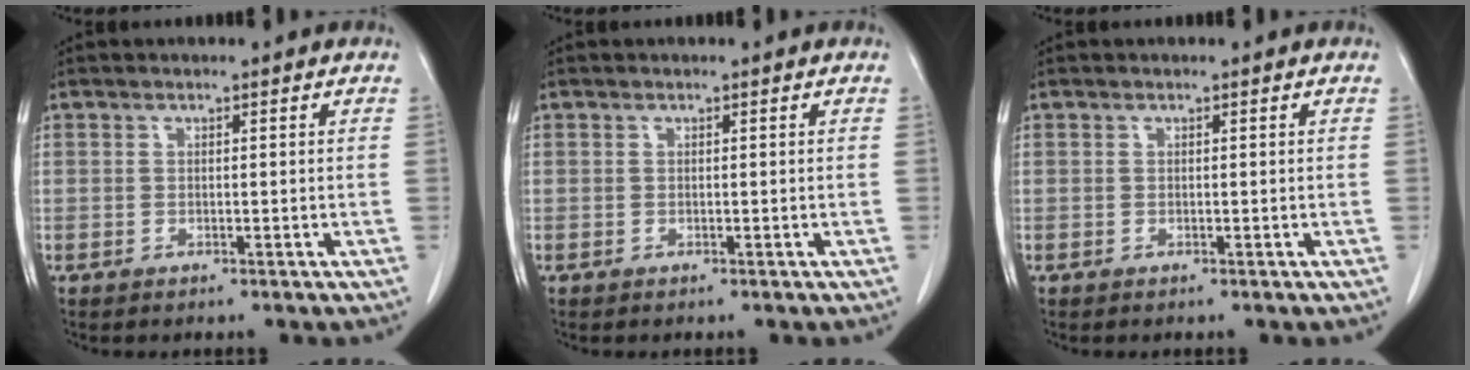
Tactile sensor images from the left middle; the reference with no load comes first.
{"total": 0.0}
{"total": 0.0}